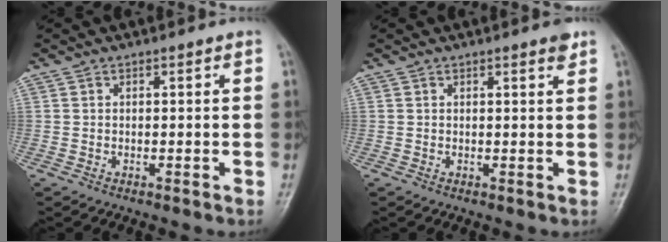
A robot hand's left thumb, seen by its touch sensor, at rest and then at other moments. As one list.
[{"total": 1.6, "force": [1.1, 0.3, 1.1], "torque": [-0.014, -0.006, 0.013]}]